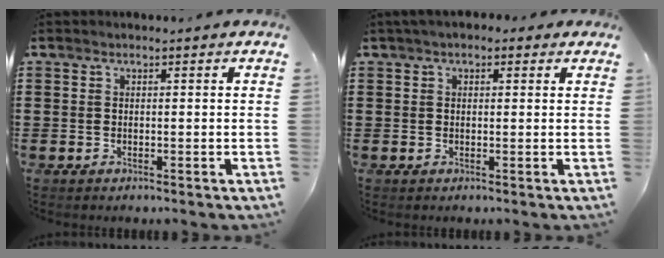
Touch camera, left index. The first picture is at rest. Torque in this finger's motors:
{"motor_torque": [1.12, -1.02, 0.20, 0.09]}